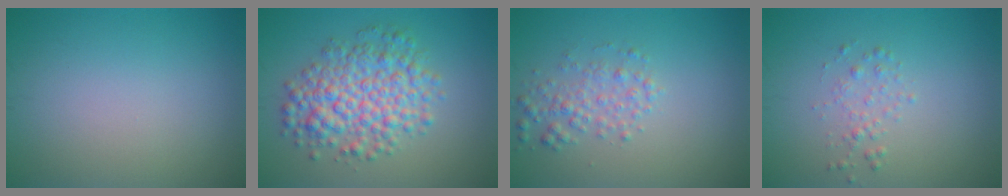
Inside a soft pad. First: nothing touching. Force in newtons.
{"total": 6.2, "press": 6.2, "slide": 0.1}
{"total": 2.2, "press": 2.2, "slide": 0.0}
{"total": 1.3, "press": 1.3, "slide": 0.0}